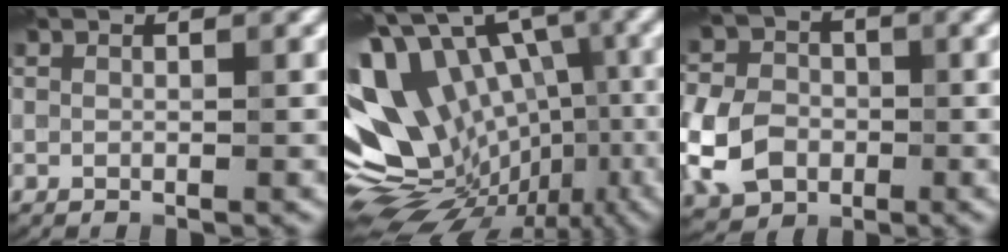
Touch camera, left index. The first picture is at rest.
{"total": 16.1, "force": [-2.9, 11.9, 10.5], "torque": [-0.193, 0.005, -0.015]}
{"total": 7.5, "force": [-2.0, 5.8, 4.2], "torque": [-0.095, -0.009, -0.051]}